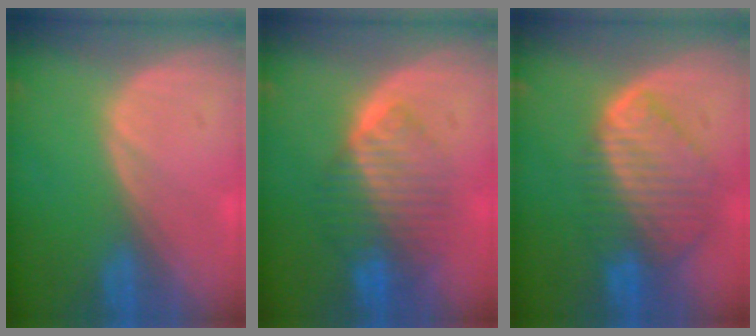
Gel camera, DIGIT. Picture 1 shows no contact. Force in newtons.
{"total": 7.3, "press": 7.2, "slide": 1.4}
{"total": 9.2, "press": 7.9, "slide": 4.6}